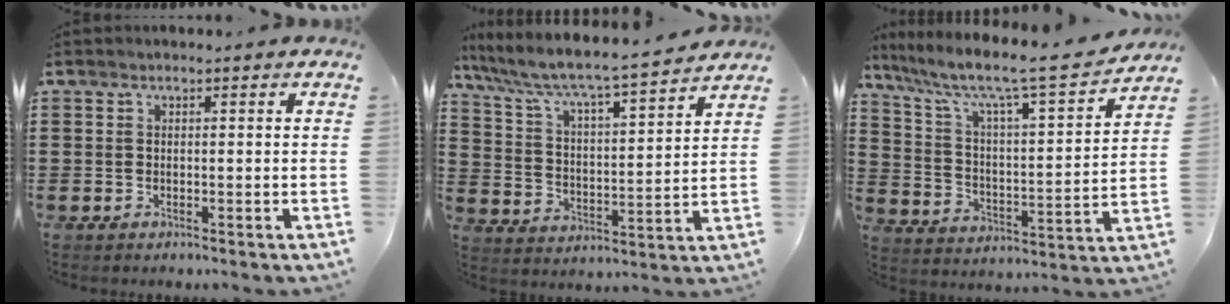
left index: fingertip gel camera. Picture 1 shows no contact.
{"total": 5.6, "force": [4.9, 0.4, 2.7], "torque": [-0.077, -0.040, 0.073]}
{"total": 8.2, "force": [6.8, 0.7, 4.6], "torque": [-0.120, -0.053, 0.105]}